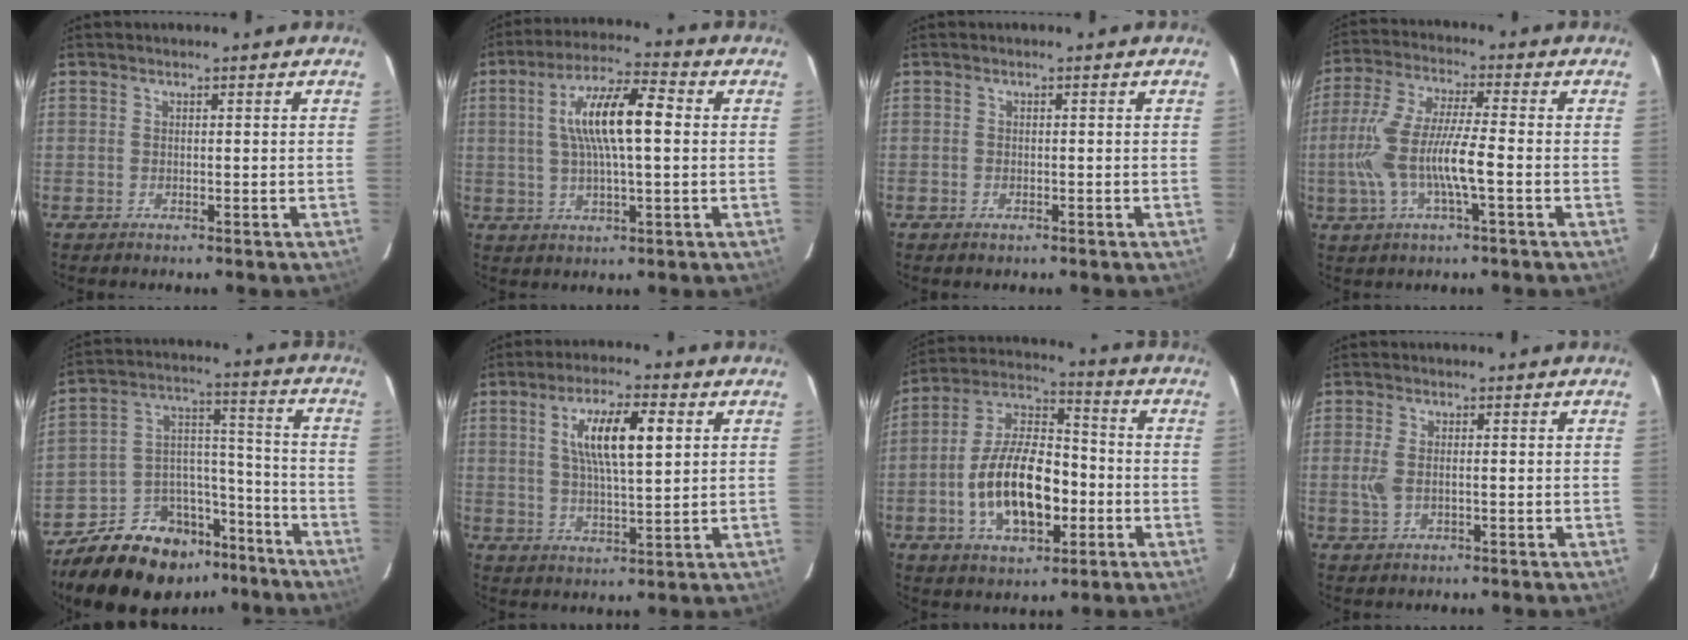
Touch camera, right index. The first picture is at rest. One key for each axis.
{"total": 11.9, "fx": 1.6, "fy": 2.7, "fz": 11.5, "tx": -0.210, "ty": 0.016, "tz": 0.028}
{"total": 0.8, "fx": -0.5, "fy": 0.6, "fz": 0.3, "tx": -0.005, "ty": -0.002, "tz": -0.007}
{"total": 12.5, "fx": -2.7, "fy": 2.1, "fz": 12.0, "tx": -0.249, "ty": -0.003, "tz": -0.049}
{"total": 19.2, "fx": -14.1, "fy": 10.6, "fz": 7.7, "tx": -0.157, "ty": 0.059, "tz": -0.203}
{"total": 10.5, "fx": 3.2, "fy": 2.7, "fz": 9.6, "tx": -0.174, "ty": 0.008, "tz": 0.058}
{"total": 16.9, "fx": -4.1, "fy": 8.4, "fz": 14.1, "tx": -0.274, "ty": 0.013, "tz": -0.066}
{"total": 3.4, "fx": -0.3, "fy": 1.6, "fz": 3.0, "tx": -0.065, "ty": -0.002, "tz": -0.004}